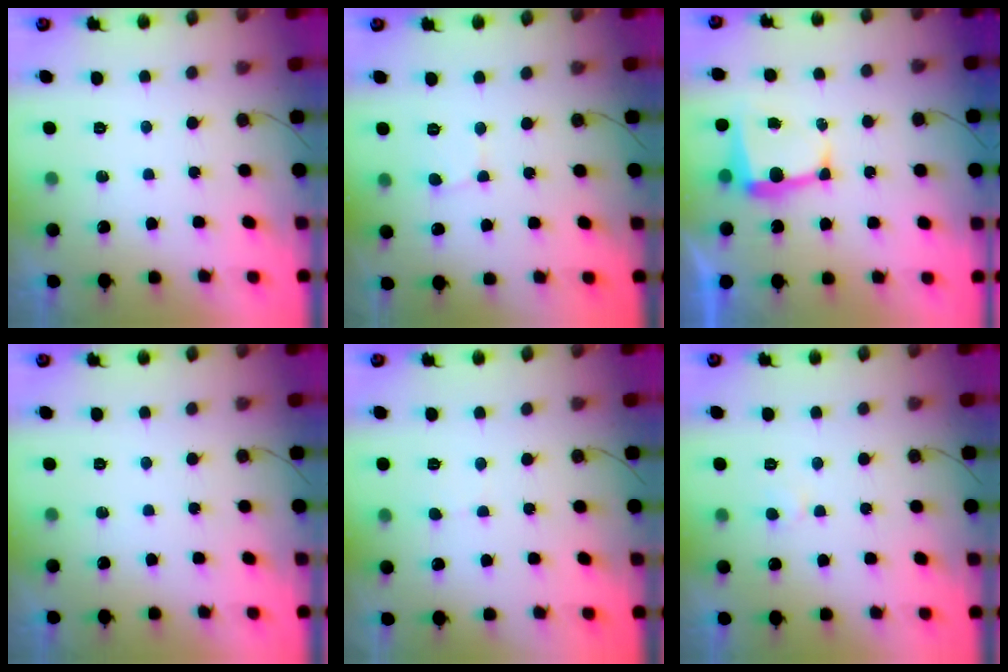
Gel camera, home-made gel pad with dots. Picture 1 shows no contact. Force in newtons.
{"total": 2.1, "press": 2.1, "slide": 0.2}
{"total": 6.2, "press": 6.2, "slide": 0.4}
{"total": 0.0}
{"total": 2.9, "press": 2.9, "slide": 0.3}
{"total": 3.7, "press": 3.6, "slide": 0.4}